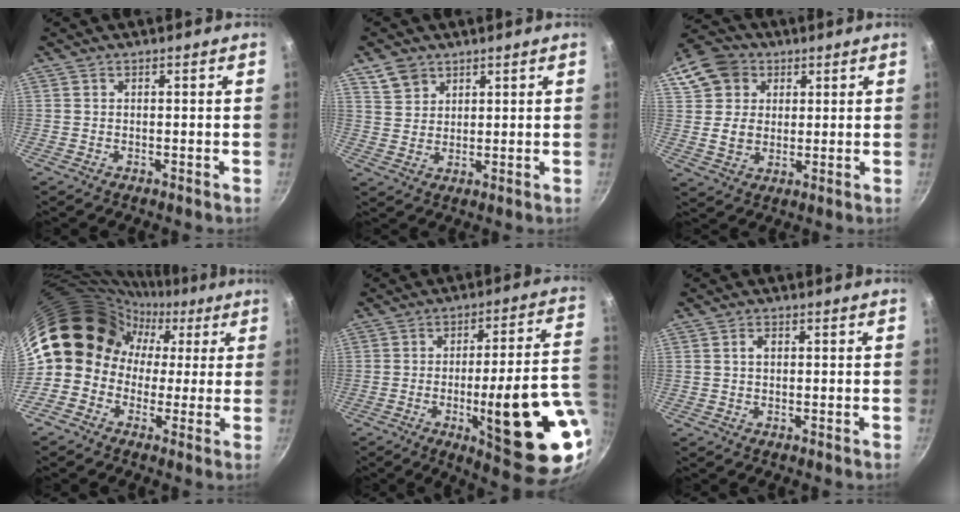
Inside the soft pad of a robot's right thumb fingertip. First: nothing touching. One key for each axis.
{"total": 5.0, "fx": 3.3, "fy": 3.5, "fz": 1.4, "tx": -0.009, "ty": -0.004, "tz": 0.069}
{"total": 11.7, "fx": 4.8, "fy": 9.5, "fz": 4.8, "tx": -0.068, "ty": 0.001, "tz": 0.083}
{"total": 15.5, "fx": 0.7, "fy": 14.0, "fz": 6.6, "tx": -0.068, "ty": 0.052, "tz": -0.010}
{"total": 22.5, "fx": -5.0, "fy": 4.8, "fz": 21.5, "tx": -0.270, "ty": 0.007, "tz": -0.057}
{"total": 1.6, "fx": 0.2, "fy": 1.1, "fz": 1.2, "tx": -0.017, "ty": 0.005, "tz": 0.003}